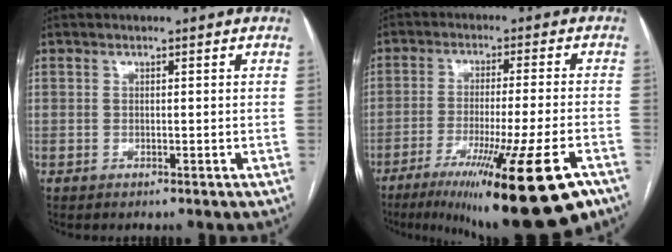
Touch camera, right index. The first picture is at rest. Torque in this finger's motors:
{"motor_torque": [1.80, -0.34, 1.05, 0.21]}